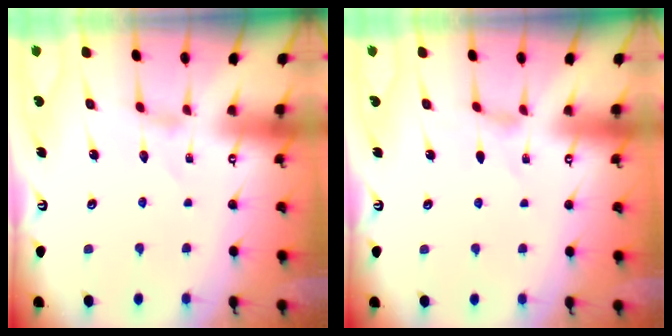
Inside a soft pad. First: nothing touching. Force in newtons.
{"total": 0.0}